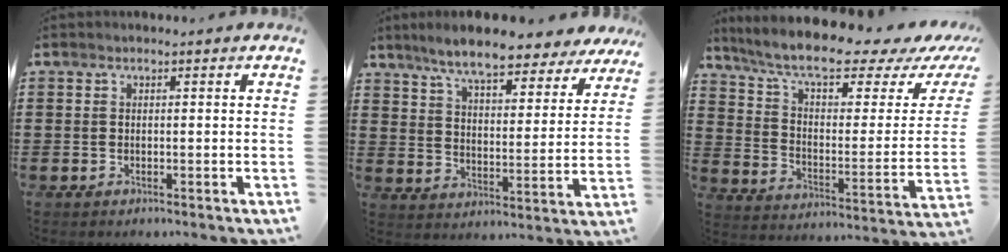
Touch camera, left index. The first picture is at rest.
{"total": 8.2, "force": [7.4, 0.8, 3.4], "torque": [-0.097, -0.033, 0.131]}
{"total": 9.6, "force": [7.6, 1.3, 5.7], "torque": [-0.131, -0.045, 0.128]}